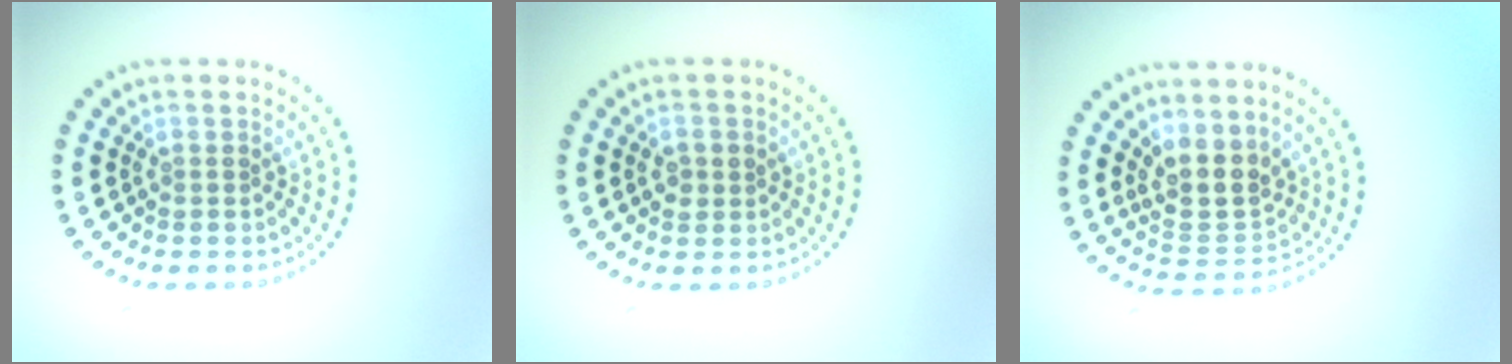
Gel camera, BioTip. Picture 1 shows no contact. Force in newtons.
{"total": 1.5, "press": 1.5, "slide": 0.2}
{"total": 3.7, "press": 3.3, "slide": 1.7}